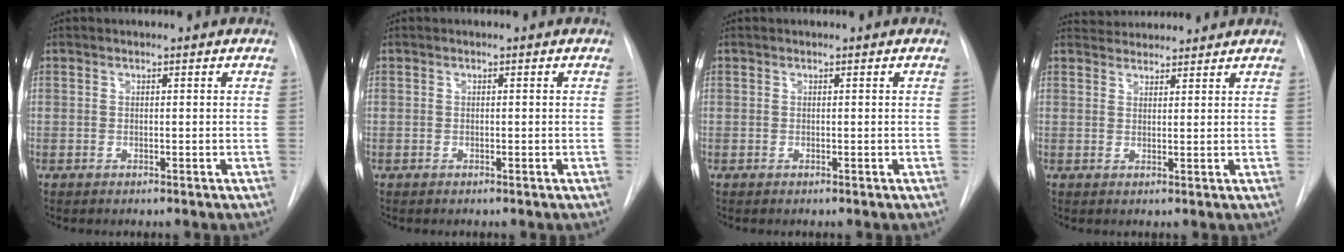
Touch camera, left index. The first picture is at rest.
{"total": 0.0}
{"total": 0.0}
{"total": 5.9, "force": [5.8, 1.2, 0.6], "torque": [-0.008, 0.032, 0.081]}